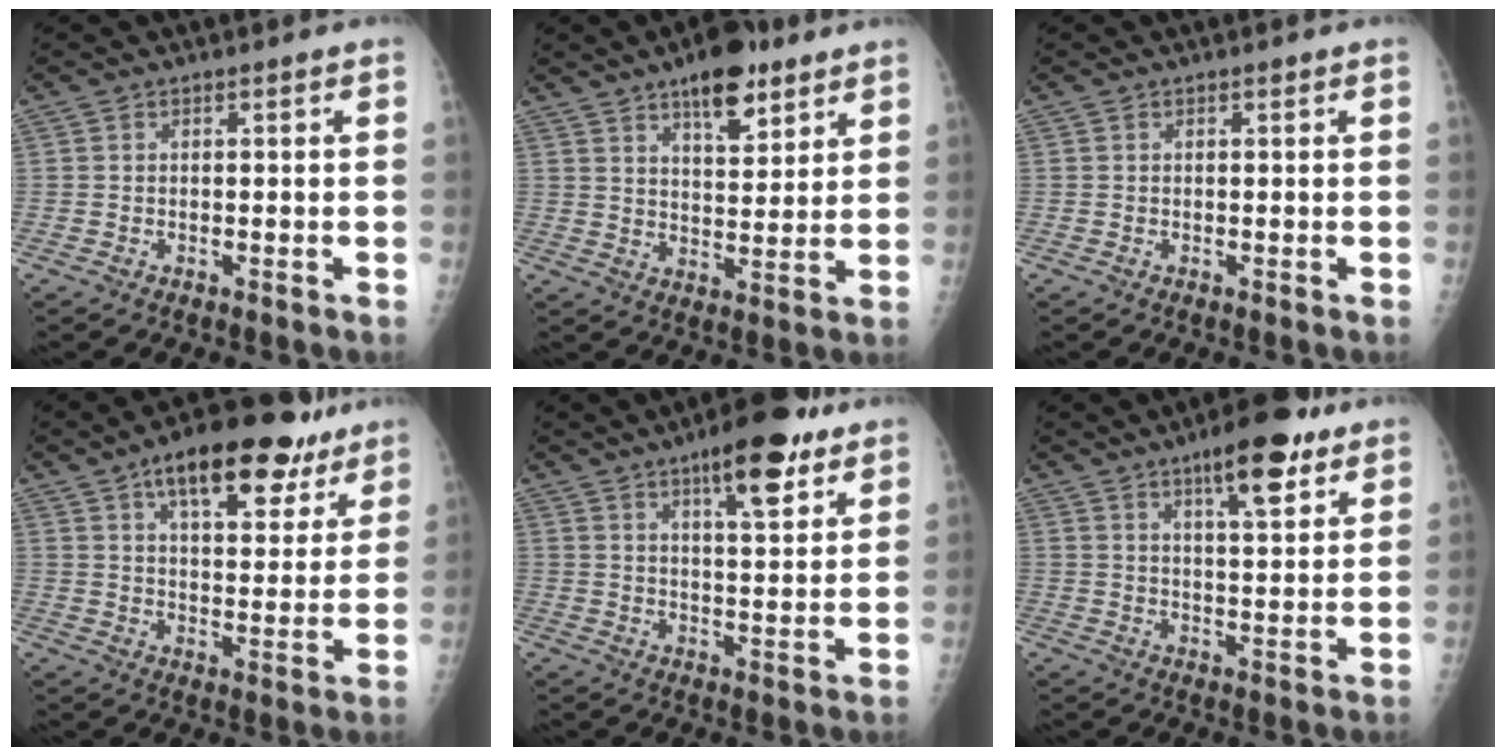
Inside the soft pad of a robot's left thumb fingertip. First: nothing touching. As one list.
[{"total": 9.9, "force": [6.2, 4.1, 6.6], "torque": [-0.077, -0.033, 0.094]}, {"total": 0.0}, {"total": 18.0, "force": [11.1, 7.8, 11.9], "torque": [-0.131, -0.028, 0.164]}, {"total": 12.4, "force": [7.5, 3.7, 9.2], "torque": [-0.111, -0.034, 0.108]}, {"total": 11.4, "force": [6.9, 3.3, 8.4], "torque": [-0.106, -0.032, 0.100]}]